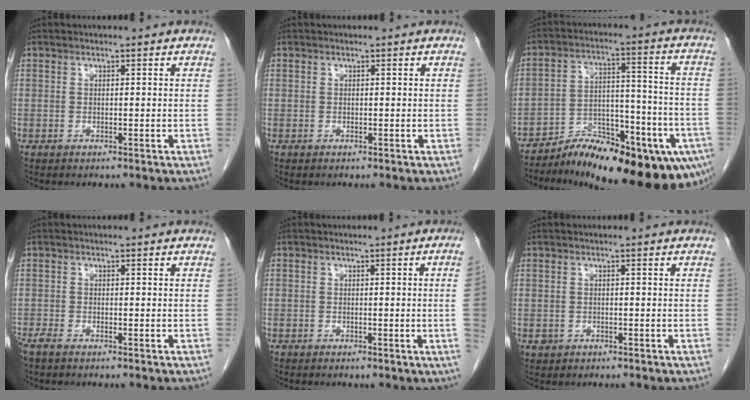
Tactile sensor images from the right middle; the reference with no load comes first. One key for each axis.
{"total": 0.0}
{"total": 20.7, "fx": -16.3, "fy": 5.1, "fz": 11.6, "tx": -0.100, "ty": 0.024, "tz": -0.237}
{"total": 2.1, "fx": -1.7, "fy": 0.5, "fz": 1.2, "tx": -0.028, "ty": -0.006, "tz": -0.031}
{"total": 2.9, "fx": -0.4, "fy": -1.0, "fz": 2.7, "tx": -0.035, "ty": -0.004, "tz": -0.006}
{"total": 1.2, "fx": -0.5, "fy": 1.0, "fz": 0.1, "tx": -0.003, "ty": 0.004, "tz": -0.003}